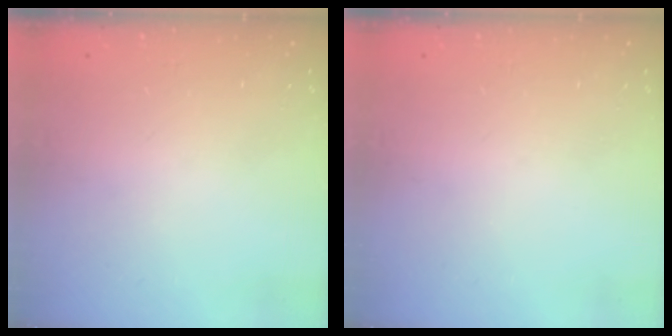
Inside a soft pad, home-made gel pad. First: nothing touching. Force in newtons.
{"total": 0.0}